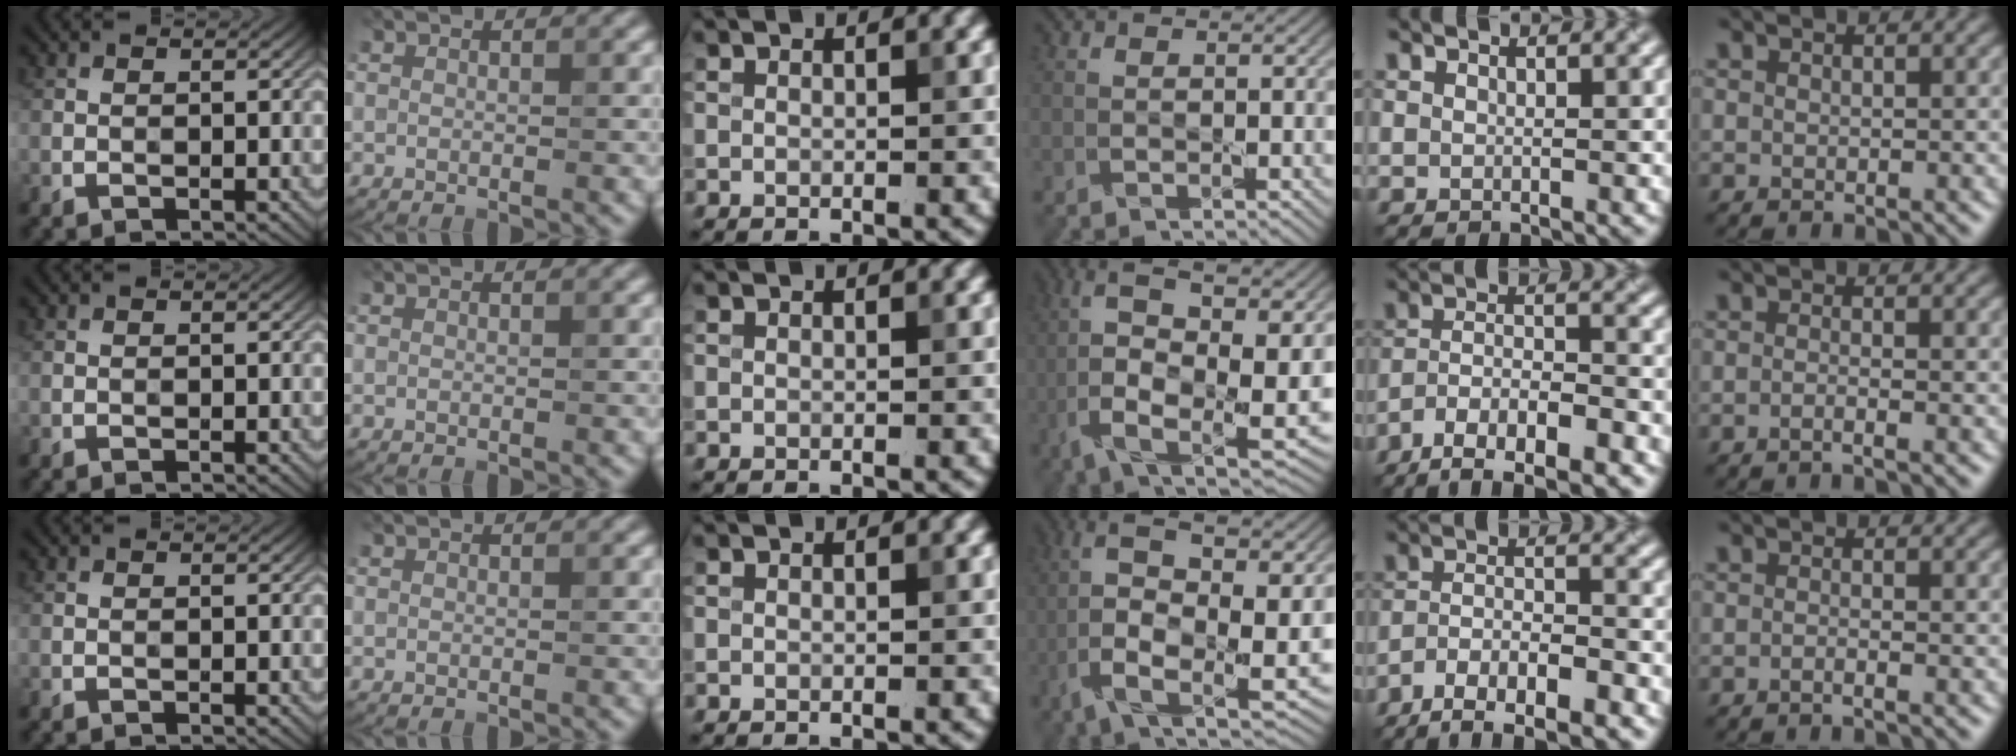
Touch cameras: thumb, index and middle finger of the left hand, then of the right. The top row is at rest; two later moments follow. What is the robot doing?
{"motion": "squeeze", "object": "bubble wrap"}